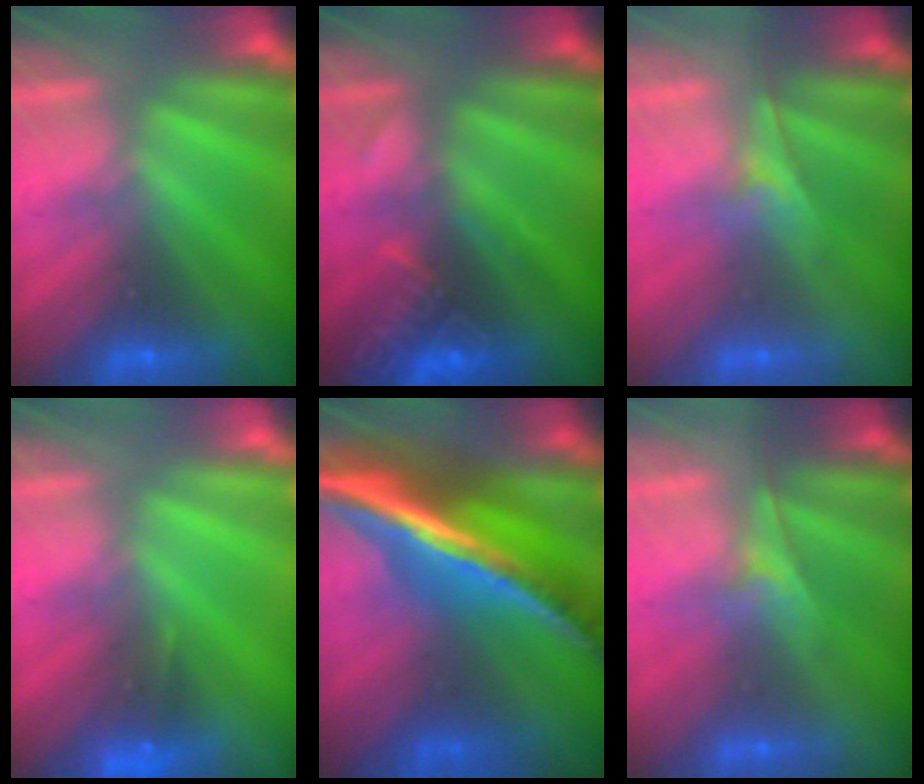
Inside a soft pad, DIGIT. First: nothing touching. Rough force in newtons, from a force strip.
{"total": 2.9}
{"total": 2.0}
{"total": 4.7}
{"total": 6.3}
{"total": 2.0}